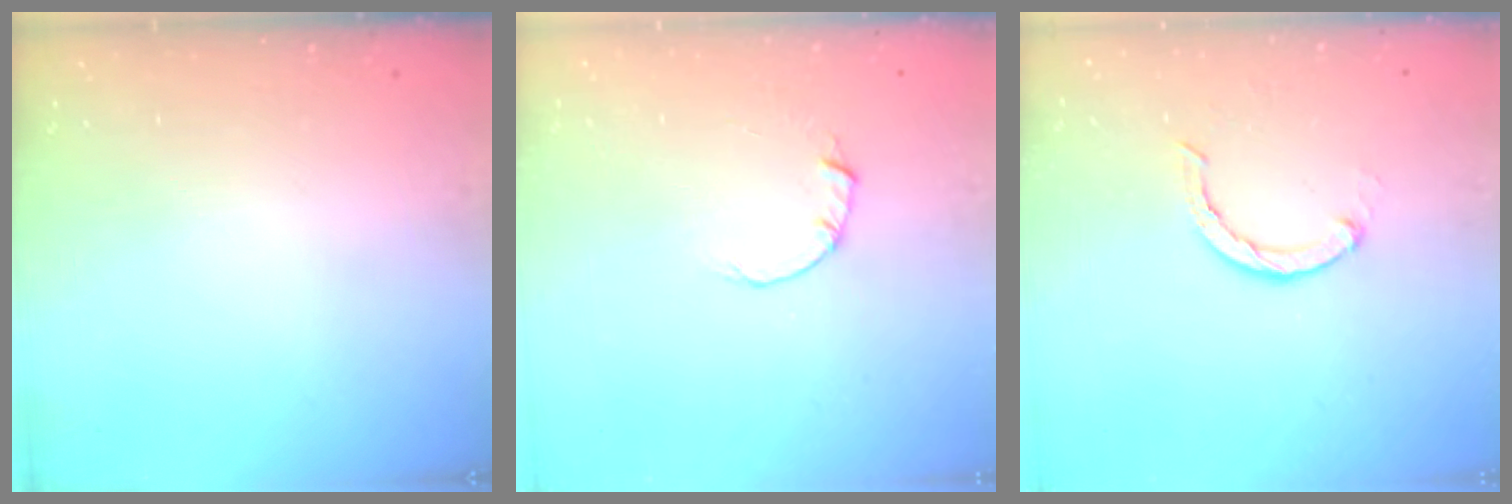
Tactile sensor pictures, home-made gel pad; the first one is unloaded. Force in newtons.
{"total": 2.0, "press": 2.0, "slide": 0.3}
{"total": 2.3, "press": 2.3, "slide": 0.3}